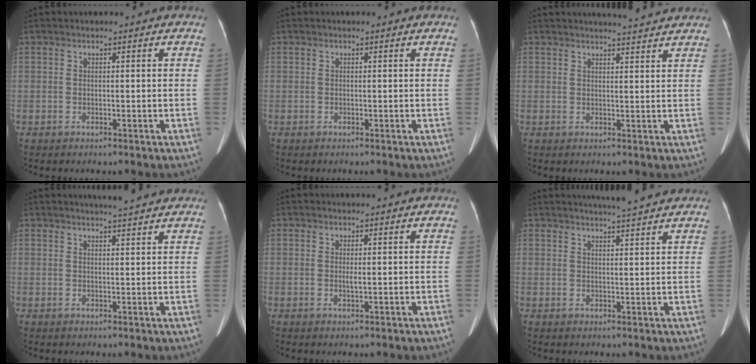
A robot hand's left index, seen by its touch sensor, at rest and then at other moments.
{"total": 0.0}
{"total": 5.9, "force": [5.6, -0.1, 1.8], "torque": [-0.029, 0.010, 0.066]}
{"total": 5.7, "force": [5.2, 0.3, 2.5], "torque": [-0.038, 0.013, 0.063]}
{"total": 0.9, "force": [0.0, 0.1, 0.9], "torque": [-0.020, -0.003, 0.002]}
{"total": 6.0, "force": [5.4, -0.4, 2.6], "torque": [-0.045, 0.009, 0.073]}